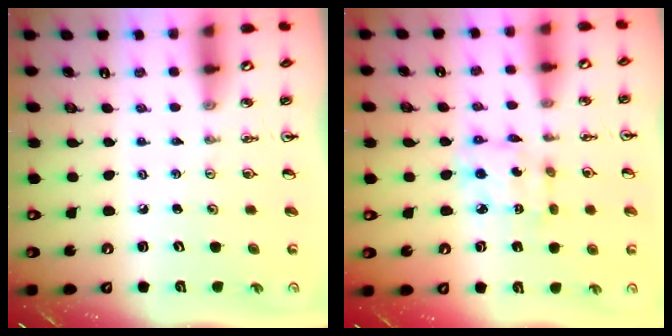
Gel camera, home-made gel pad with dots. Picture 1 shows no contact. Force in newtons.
{"total": 5.9, "press": 5.9, "slide": 0.2}